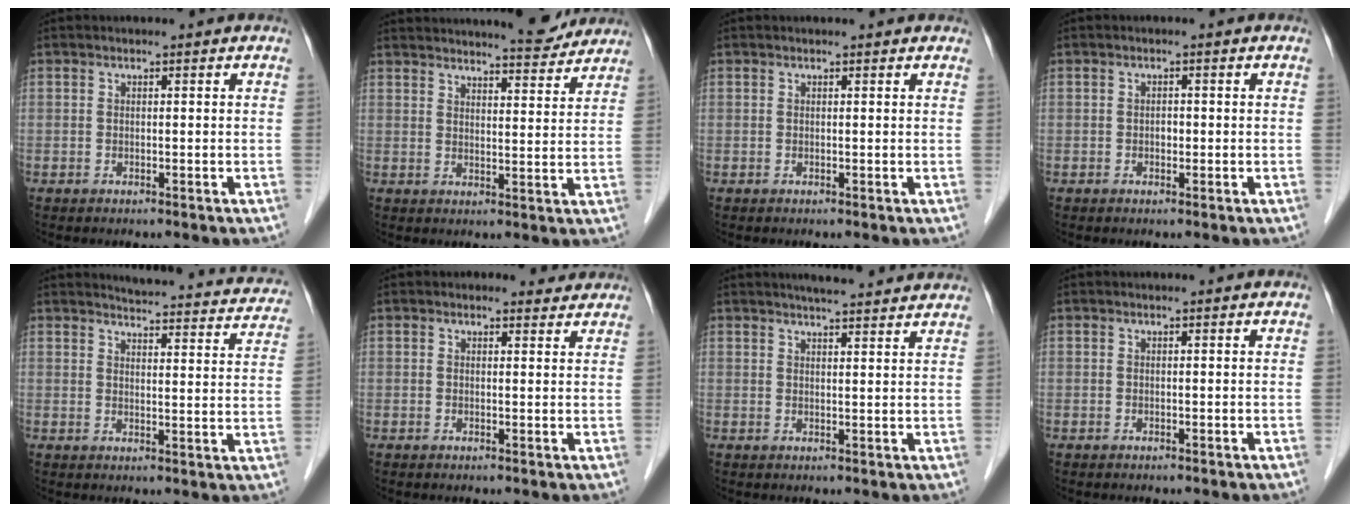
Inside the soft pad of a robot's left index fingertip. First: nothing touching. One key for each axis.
{"total": 12.4, "fx": 11.9, "fy": 2.3, "fz": 2.8, "tx": -0.022, "ty": 0.007, "tz": 0.148}
{"total": 2.2, "fx": 2.0, "fy": 0.6, "fz": 0.8, "tx": -0.013, "ty": 0.016, "tz": 0.016}
{"total": 1.0, "fx": -0.2, "fy": 0.7, "fz": 0.7, "tx": -0.011, "ty": 0.003, "tz": -0.004}
{"total": 19.1, "fx": 18.3, "fy": 2.8, "fz": 4.8, "tx": -0.048, "ty": -0.044, "tz": 0.198}
{"total": 2.1, "fx": 1.8, "fy": 1.0, "fz": 0.2, "tx": -0.005, "ty": 0.004, "tz": 0.017}
{"total": 9.1, "fx": 8.2, "fy": 0.8, "fz": 3.7, "tx": -0.051, "ty": 0.021, "tz": 0.096}
{"total": 0.0}